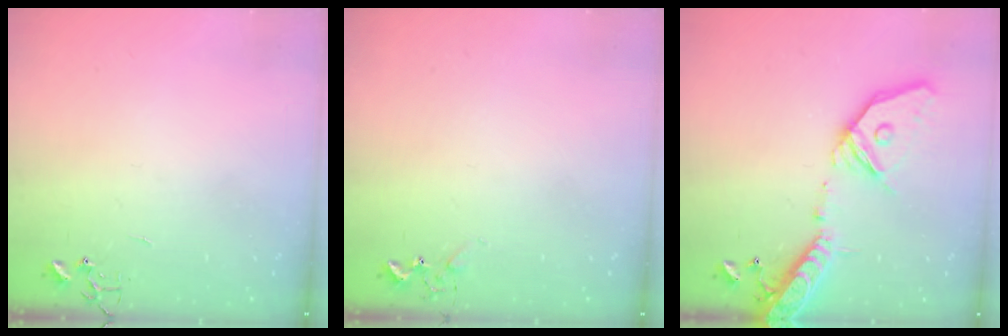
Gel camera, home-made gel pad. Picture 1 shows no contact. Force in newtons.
{"total": 5.2, "press": 5.2, "slide": 0.6}
{"total": 21.3, "press": 20.9, "slide": 4.1}